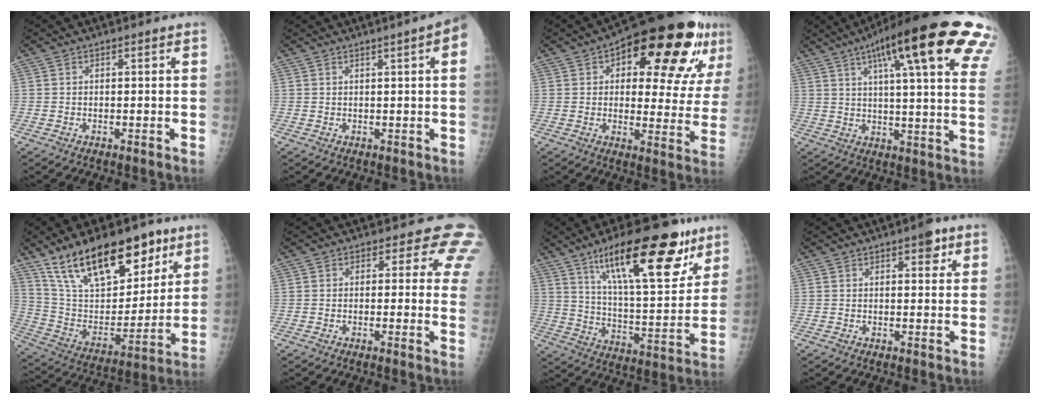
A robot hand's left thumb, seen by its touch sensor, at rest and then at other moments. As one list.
[{"total": 5.8, "force": [2.2, 0.2, 5.3], "torque": [-0.060, 0.007, 0.023]}, {"total": 23.2, "force": [10.6, 9.6, 18.3], "torque": [-0.206, -0.002, 0.146]}, {"total": 28.6, "force": [14.7, 5.7, 23.9], "torque": [-0.283, -0.003, 0.190]}, {"total": 24.3, "force": [15.4, 11.3, 15.0], "torque": [-0.207, -0.043, 0.277]}, {"total": 6.7, "force": [3.9, 4.0, 3.8], "torque": [-0.004, -0.012, 0.017]}, {"total": 24.7, "force": [14.4, 8.0, 18.4], "torque": [-0.249, -0.047, 0.234]}, {"total": 3.4, "force": [1.8, 1.6, 2.3], "torque": [-0.011, -0.004, 0.019]}]